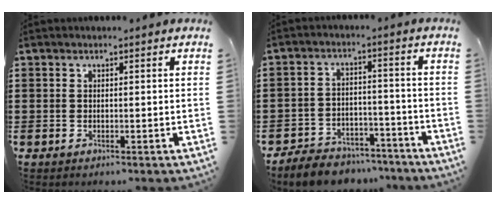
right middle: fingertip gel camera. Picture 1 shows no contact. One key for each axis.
{"total": 6.2, "fx": -6.0, "fy": 1.4, "fz": 0.8, "tx": -0.014, "ty": 0.017, "tz": -0.119}